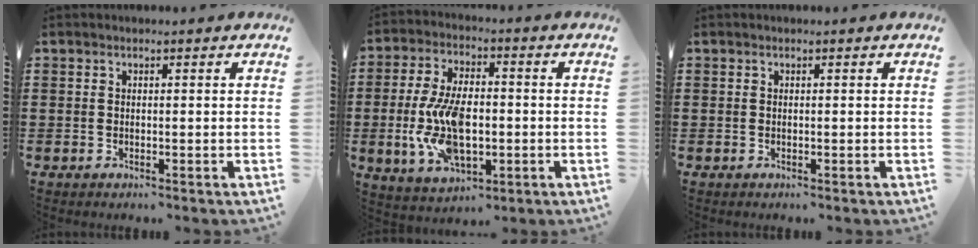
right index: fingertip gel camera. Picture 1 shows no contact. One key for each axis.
{"total": 12.3, "fx": -1.6, "fy": 6.7, "fz": 10.2, "tx": -0.228, "ty": -0.001, "tz": -0.028}
{"total": 0.0}